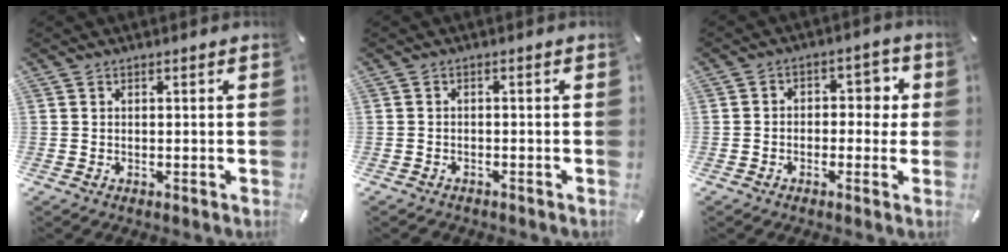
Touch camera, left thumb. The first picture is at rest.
{"total": 1.3, "force": [-1.1, 0.7, 0.2], "torque": [-0.005, 0.006, -0.025]}
{"total": 5.0, "force": [-1.0, 4.0, 2.9], "torque": [-0.034, 0.007, -0.029]}